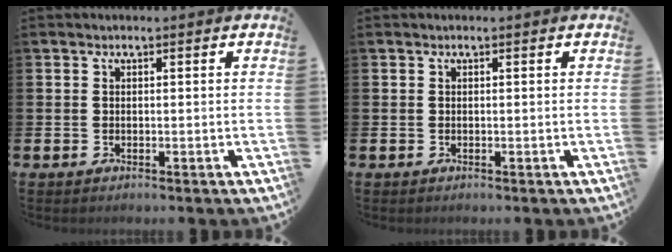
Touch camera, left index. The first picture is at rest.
{"total": 0.0}